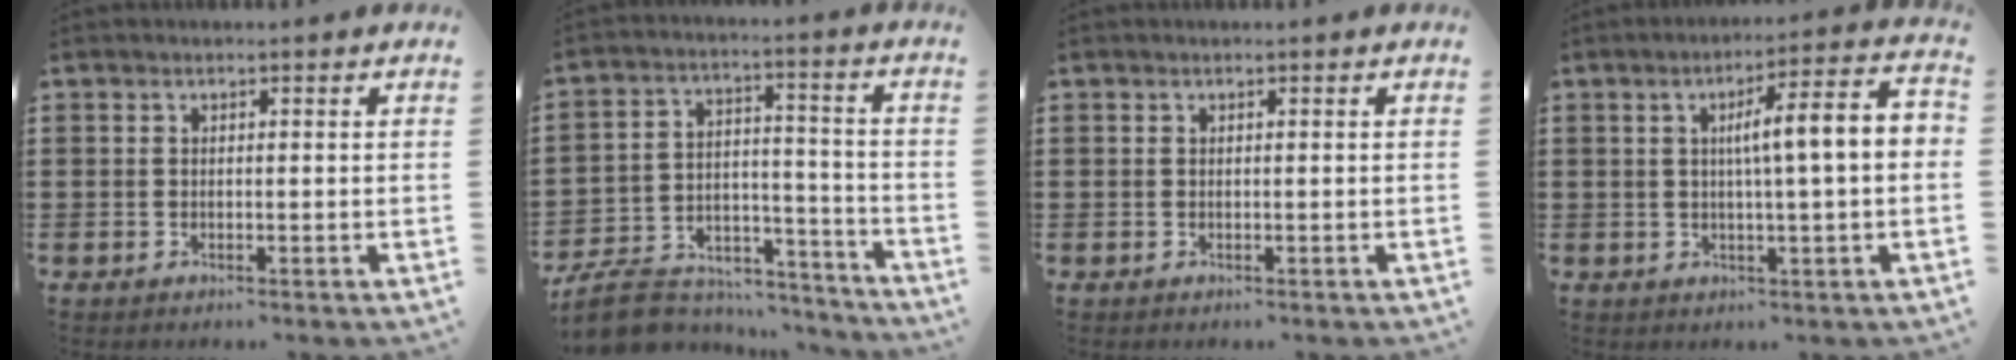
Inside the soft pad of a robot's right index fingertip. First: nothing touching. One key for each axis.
{"total": 8.7, "fx": -7.6, "fy": 3.4, "fz": 2.4, "tx": -0.055, "ty": 0.018, "tz": -0.148}
{"total": 0.0}
{"total": 7.2, "fx": 0.3, "fy": 0.1, "fz": 7.2, "tx": -0.125, "ty": -0.003, "tz": -0.008}